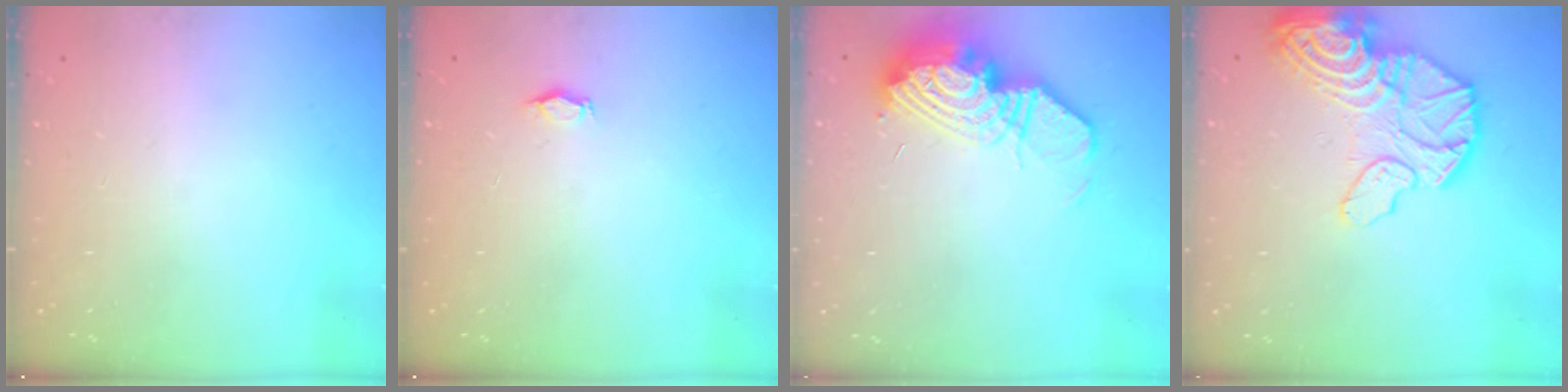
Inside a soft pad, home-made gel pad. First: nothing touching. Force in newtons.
{"total": 2.9, "press": 2.9, "slide": 0.5}
{"total": 16.9, "press": 16.7, "slide": 2.9}
{"total": 20.9, "press": 20.8, "slide": 2.2}